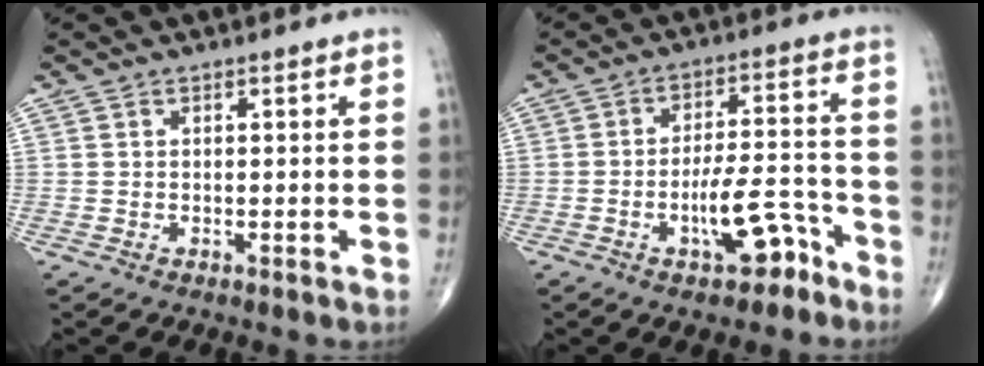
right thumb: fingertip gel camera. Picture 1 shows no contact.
{"total": 9.7, "force": [-5.2, 3.9, 7.3], "torque": [-0.108, 0.049, -0.080]}